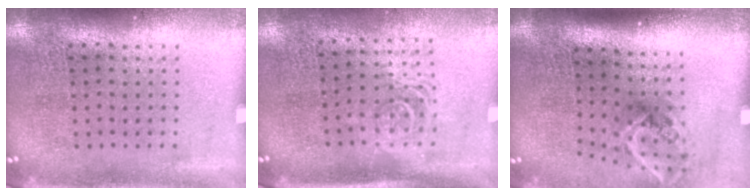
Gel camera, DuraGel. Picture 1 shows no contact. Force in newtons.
{"total": 1.5, "press": 1.2, "slide": 0.9}
{"total": 1.9, "press": 1.2, "slide": 1.5}